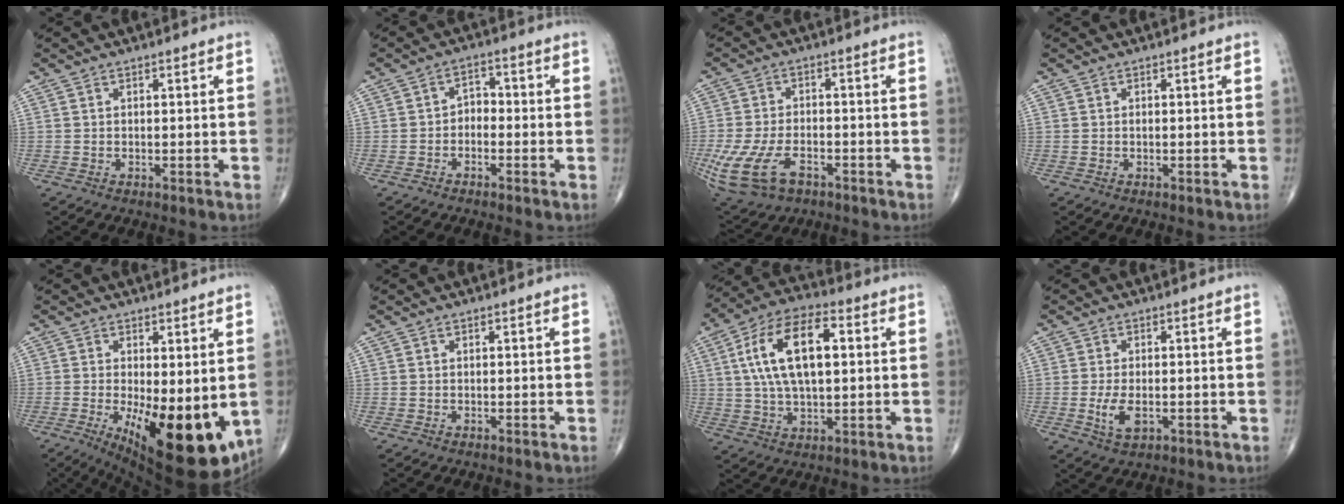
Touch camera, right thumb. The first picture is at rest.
{"total": 3.0, "force": [-1.2, 2.2, 1.8], "torque": [-0.009, 0.024, -0.033]}
{"total": 13.5, "force": [-5.6, 7.8, 9.5], "torque": [-0.222, 0.008, -0.090]}
{"total": 0.0}
{"total": 18.5, "force": [-3.8, 7.2, 16.6], "torque": [-0.210, -0.032, -0.030]}
{"total": 0.0}
{"total": 16.2, "force": [3.1, 7.9, 13.8], "torque": [-0.251, 0.019, 0.054]}
{"total": 4.2, "force": [-0.9, 2.1, 3.5], "torque": [-0.069, -0.007, -0.014]}